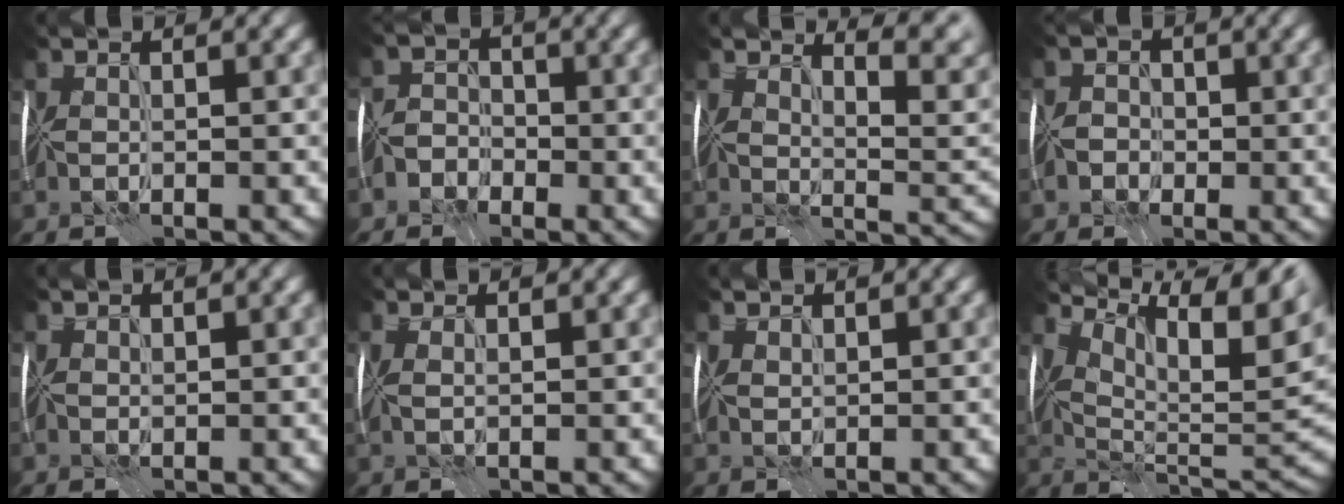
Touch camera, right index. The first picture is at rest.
{"total": 3.2, "force": [-2.8, 1.6, 0.0], "torque": [0.028, 0.003, -0.059]}
{"total": 6.0, "force": [5.0, 1.2, 3.2], "torque": [-0.038, 0.007, 0.069]}
{"total": 1.7, "force": [-1.4, 1.0, -0.3], "torque": [0.032, 0.006, -0.031]}
{"total": 0.0}
{"total": 1.9, "force": [1.2, 0.7, 1.2], "torque": [-0.019, 0.020, 0.006]}
{"total": 1.1, "force": [1.0, 0.2, 0.1], "torque": [-0.007, 0.006, 0.019]}
{"total": 11.5, "force": [6.1, 4.0, 8.9], "torque": [-0.148, 0.010, 0.111]}